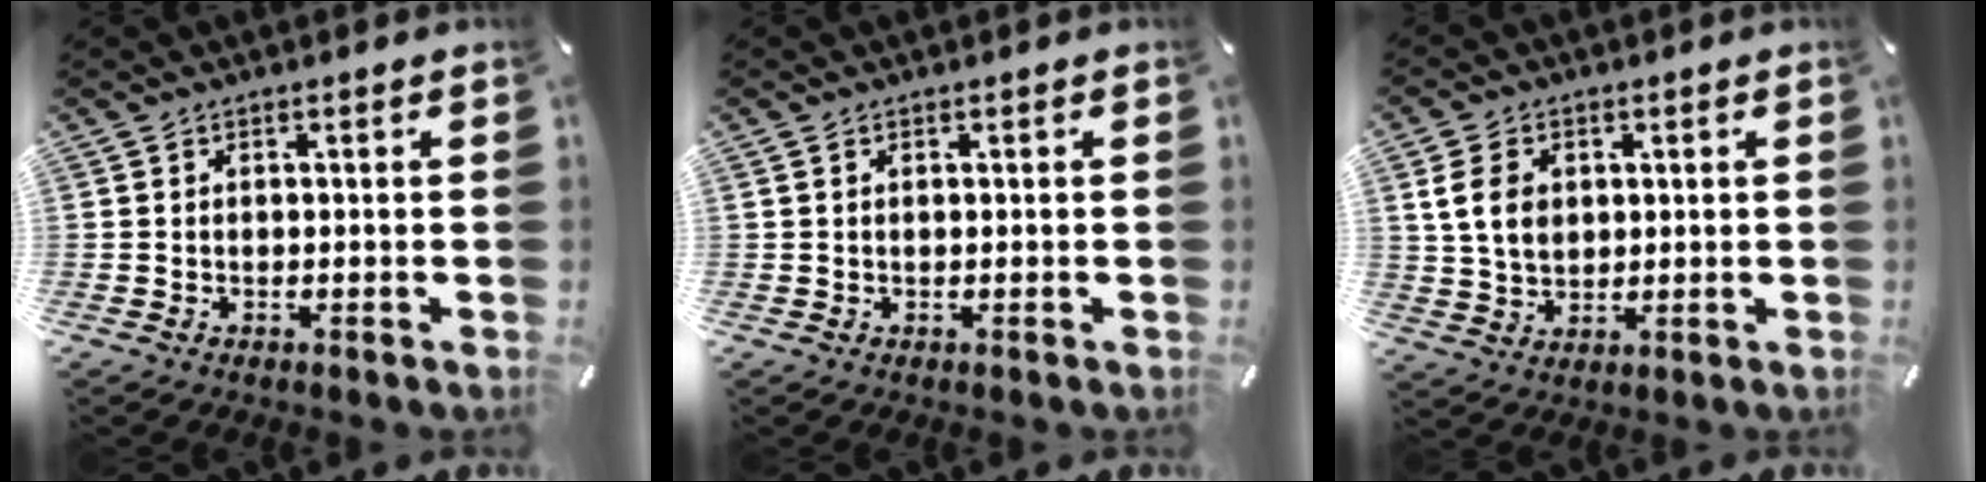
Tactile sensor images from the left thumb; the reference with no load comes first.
{"total": 0.6, "force": [0.2, 0.4, 0.4], "torque": [-0.007, 0.003, 0.003]}
{"total": 7.8, "force": [2.0, 6.2, 4.3], "torque": [-0.097, 0.004, 0.032]}